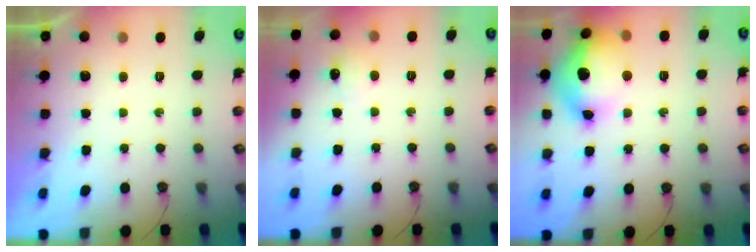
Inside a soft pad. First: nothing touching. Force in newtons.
{"total": 6.3, "press": 6.3, "slide": 0.8}
{"total": 18.4, "press": 18.3, "slide": 2.1}